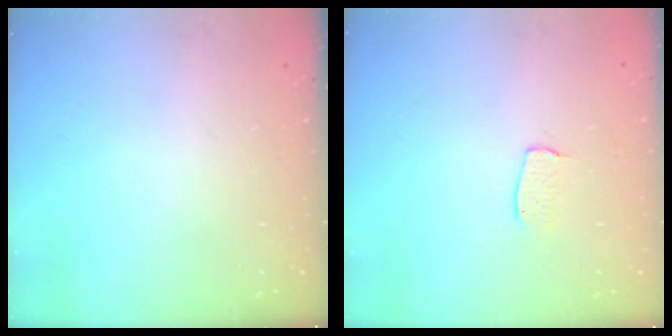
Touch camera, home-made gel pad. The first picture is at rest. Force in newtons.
{"total": 4.7, "press": 4.7, "slide": 0.3}